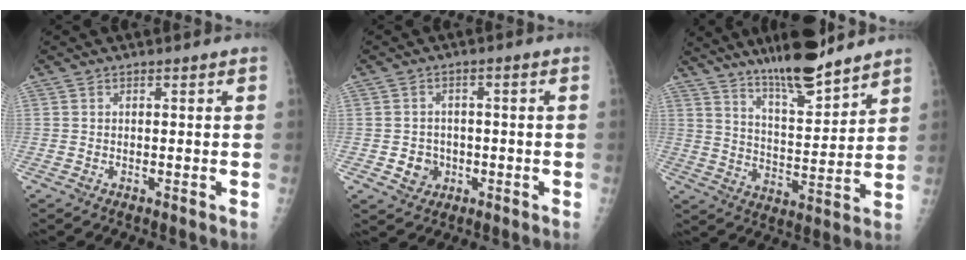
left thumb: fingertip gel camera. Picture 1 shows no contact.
{"total": 4.2, "force": [-1.4, 3.8, 1.1], "torque": [0.006, 0.007, -0.017]}
{"total": 14.2, "force": [11.3, 2.8, 8.1], "torque": [-0.115, -0.073, 0.191]}